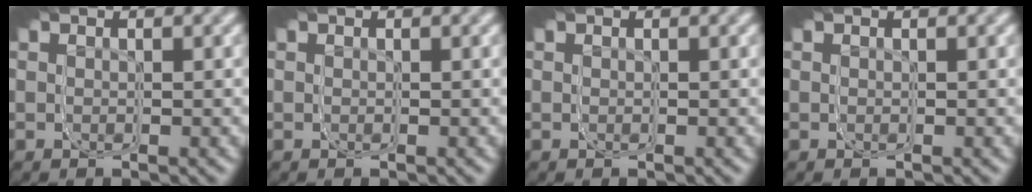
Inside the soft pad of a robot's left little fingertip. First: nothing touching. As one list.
[{"total": 0.0}, {"total": 0.0}, {"total": 0.0}]